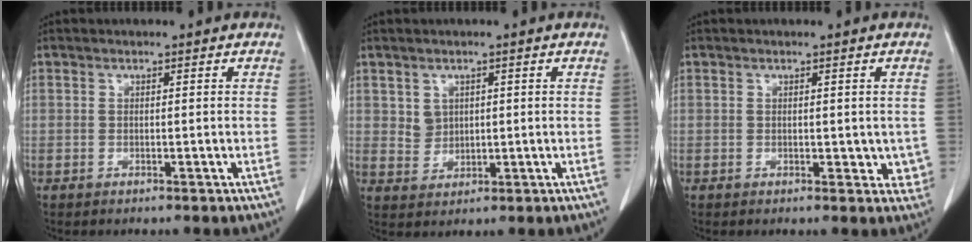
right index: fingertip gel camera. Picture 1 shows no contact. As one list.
[{"total": 2.9, "force": [1.1, 2.6, 0.9], "torque": [-0.017, 0.000, 0.026]}, {"total": 3.4, "force": [0.0, 2.1, 2.7], "torque": [-0.012, -0.003, 0.001]}]